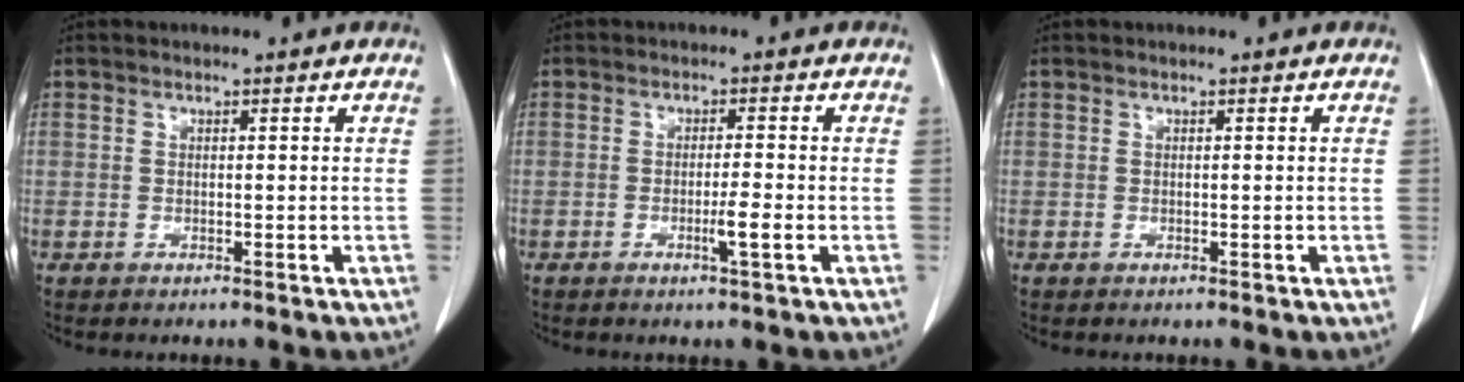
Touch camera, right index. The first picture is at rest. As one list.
[{"total": 2.9, "force": [-1.0, -0.3, 2.7], "torque": [-0.046, -0.004, -0.017]}, {"total": 0.0}]